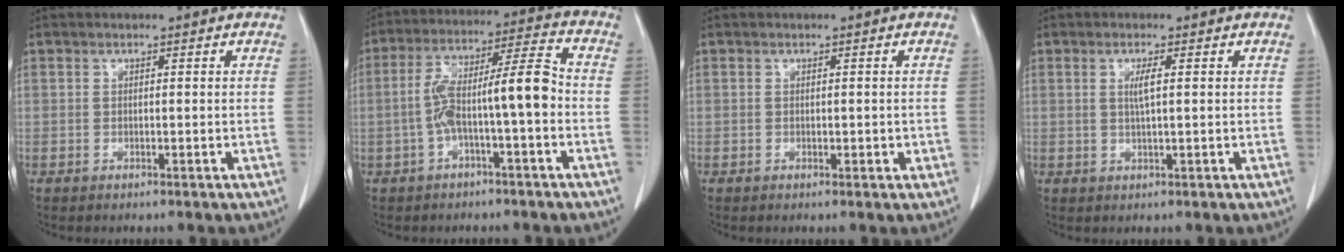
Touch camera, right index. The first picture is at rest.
{"total": 10.0, "force": [-2.0, 1.0, 9.8], "torque": [-0.174, 0.040, -0.034]}
{"total": 1.1, "force": [-0.1, 0.7, 0.8], "torque": [-0.010, 0.001, 0.002]}
{"total": 2.2, "force": [0.5, 0.0, 2.2], "torque": [-0.045, -0.001, 0.008]}